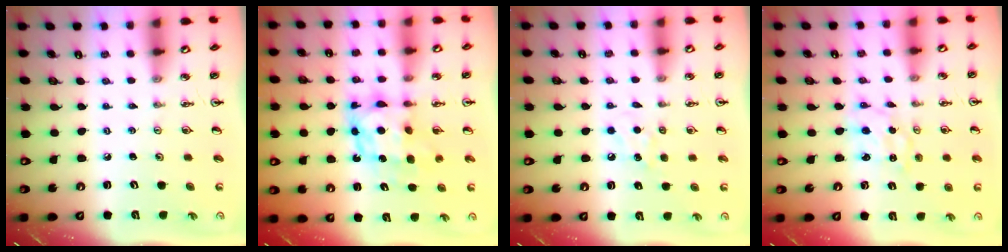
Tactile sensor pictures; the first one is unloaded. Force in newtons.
{"total": 7.7, "press": 7.7, "slide": 0.7}
{"total": 5.9, "press": 5.9, "slide": 0.8}
{"total": 1.4, "press": 1.4, "slide": 0.0}